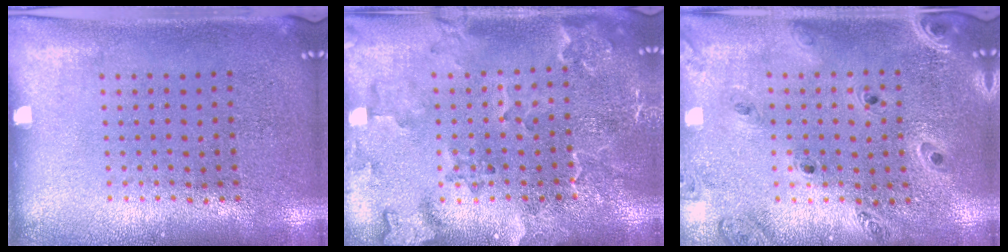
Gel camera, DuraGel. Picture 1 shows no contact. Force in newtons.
{"total": 2.3, "press": 2.1, "slide": 0.8}
{"total": 1.4, "press": 1.4, "slide": 0.1}